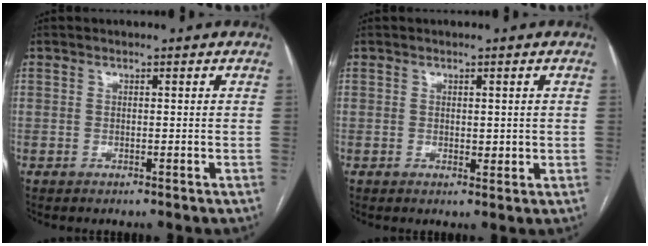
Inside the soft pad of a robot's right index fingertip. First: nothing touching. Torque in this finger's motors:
{"motor_torque": [-0.07, 0.29, 0.00, 0.01]}